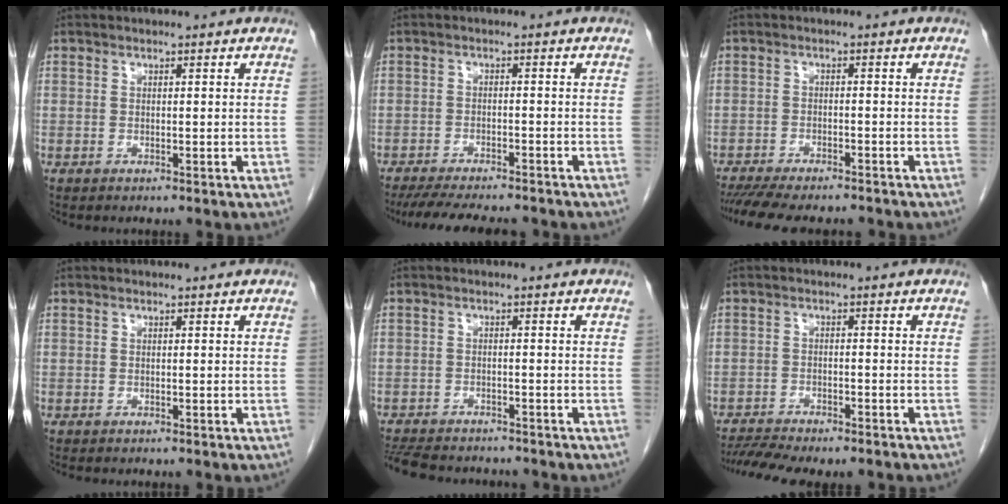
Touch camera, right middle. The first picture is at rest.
{"total": 12.2, "force": [-10.8, 2.2, 5.3], "torque": [-0.078, -0.011, -0.147]}
{"total": 12.1, "force": [-10.7, 2.4, 5.2], "torque": [-0.079, -0.011, -0.148]}
{"total": 0.0}
{"total": 11.0, "force": [-9.8, 3.1, 4.0], "torque": [-0.086, -0.008, -0.138]}
{"total": 9.4, "force": [-8.4, 1.2, 4.0], "torque": [-0.059, -0.001, -0.125]}